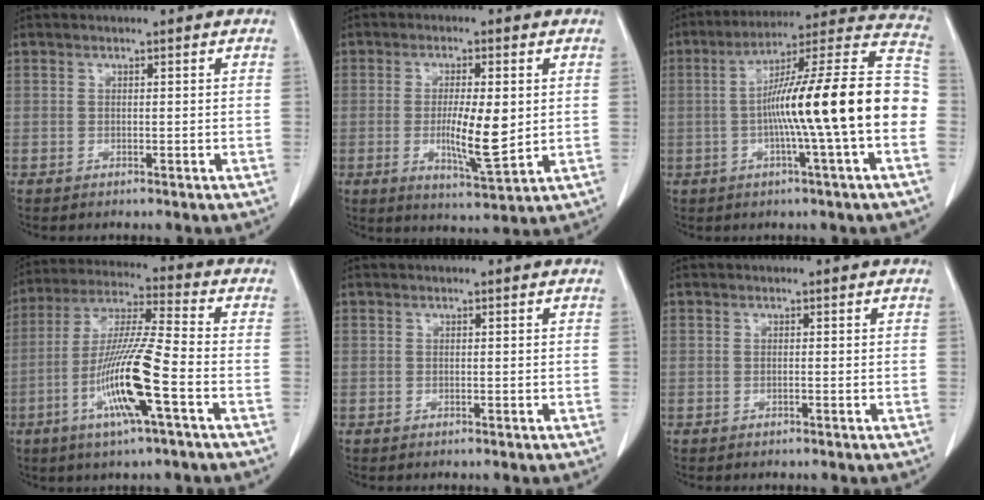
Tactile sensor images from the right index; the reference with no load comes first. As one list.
[{"total": 8.3, "force": [-0.1, 1.5, 8.2], "torque": [-0.139, -0.014, 0.000]}, {"total": 20.6, "force": [-2.5, -0.3, 20.4], "torque": [-0.293, 0.028, -0.051]}, {"total": 13.9, "force": [-4.8, 0.2, 13.1], "torque": [-0.262, -0.011, -0.096]}, {"total": 0.0}, {"total": 0.0}]